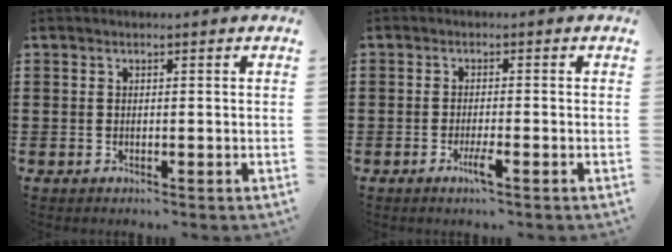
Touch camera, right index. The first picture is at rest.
{"total": 2.6, "force": [-1.4, 0.1, 2.2], "torque": [-0.042, -0.006, -0.027]}